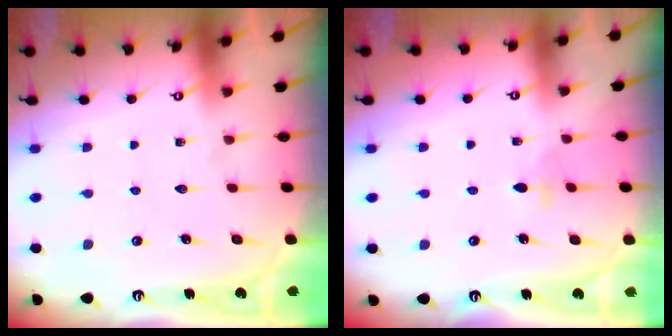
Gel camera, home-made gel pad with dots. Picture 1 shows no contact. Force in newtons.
{"total": 3.0, "press": 2.9, "slide": 0.6}